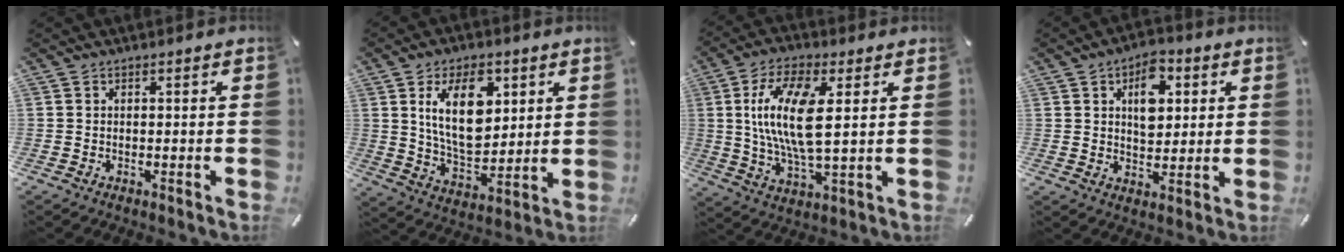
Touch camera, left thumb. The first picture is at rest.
{"total": 16.0, "force": [5.6, 9.4, 11.7], "torque": [-0.214, -0.008, 0.093]}
{"total": 15.6, "force": [3.2, 5.9, 14.0], "torque": [-0.305, -0.008, 0.049]}
{"total": 9.8, "force": [3.3, 6.4, 6.6], "torque": [-0.083, -0.005, 0.053]}